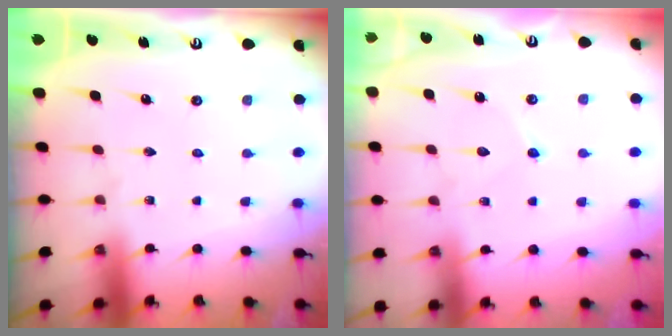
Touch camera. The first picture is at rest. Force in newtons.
{"total": 6.3, "press": 6.2, "slide": 0.5}